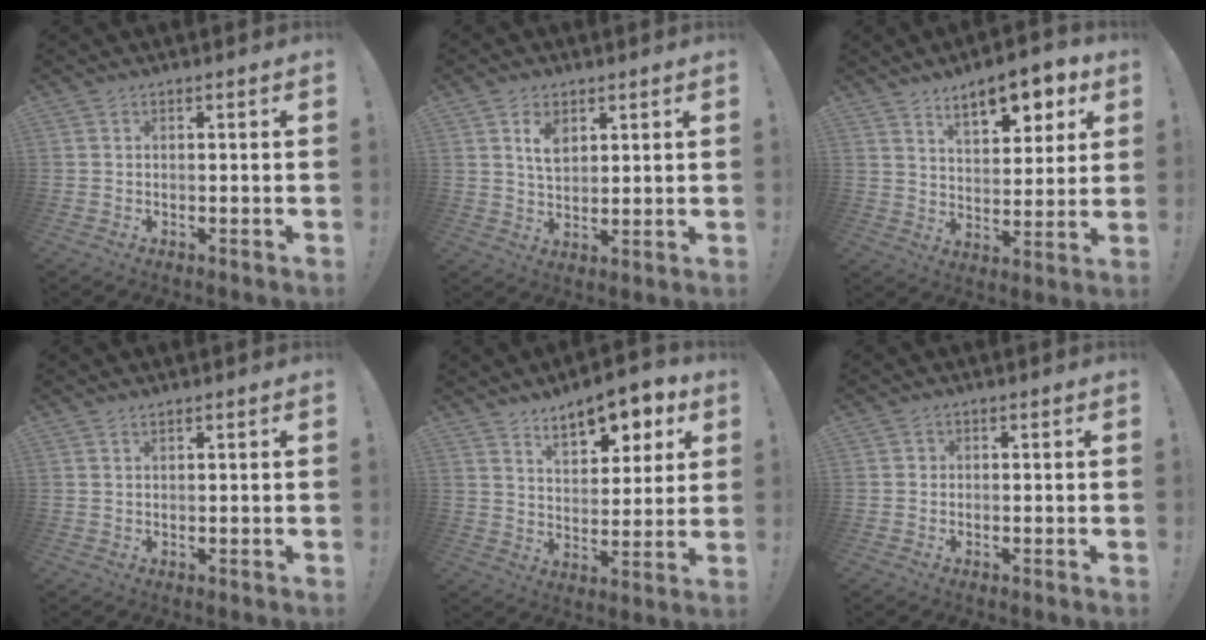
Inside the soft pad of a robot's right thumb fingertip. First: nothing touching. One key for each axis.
{"total": 6.8, "fx": 3.5, "fy": 4.8, "fz": 3.4, "tx": -0.053, "ty": -0.017, "tz": 0.064}
{"total": 12.1, "fx": 7.7, "fy": 5.0, "fz": 7.8, "tx": -0.106, "ty": -0.046, "tz": 0.130}
{"total": 0.9, "fx": 0.8, "fy": 0.3, "fz": 0.4, "tx": -0.008, "ty": 0.000, "tz": 0.015}
{"total": 11.9, "fx": 8.0, "fy": 5.7, "fz": 6.8, "tx": -0.099, "ty": -0.047, "tz": 0.142}
{"total": 0.9, "fx": 0.0, "fy": 0.8, "fz": 0.3, "tx": -0.009, "ty": 0.004, "tz": 0.000}